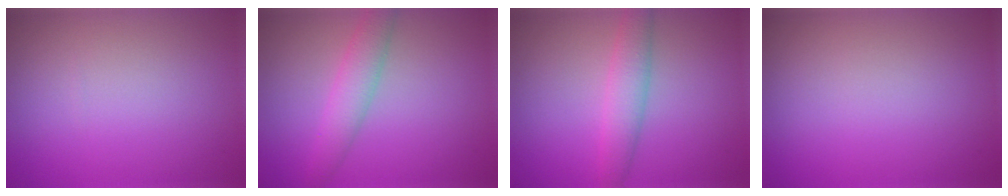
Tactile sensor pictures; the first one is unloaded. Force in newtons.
{"total": 3.1, "press": 3.0, "slide": 0.2}
{"total": 2.9, "press": 2.9, "slide": 0.2}
{"total": 0.0}